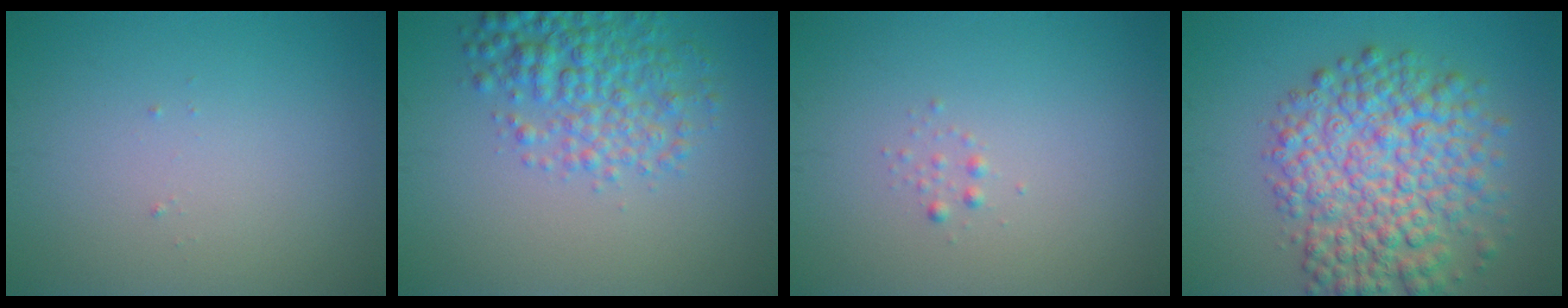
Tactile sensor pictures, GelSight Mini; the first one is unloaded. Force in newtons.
{"total": 4.7, "press": 4.7, "slide": 0.1}
{"total": 0.6, "press": 0.6, "slide": 0.0}
{"total": 8.9, "press": 8.9, "slide": 0.2}